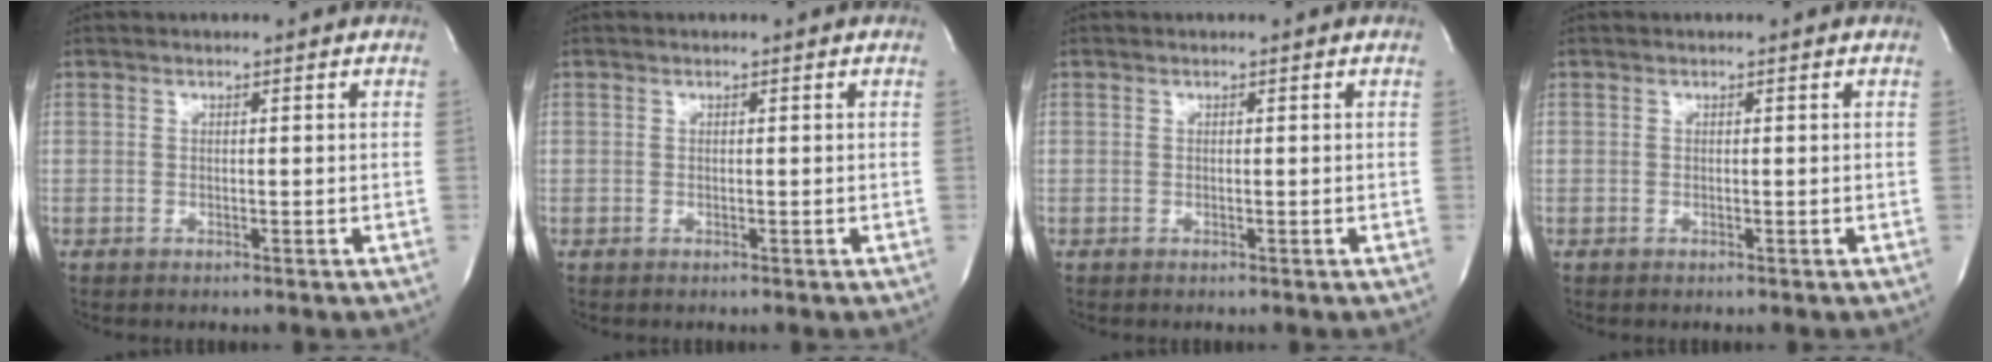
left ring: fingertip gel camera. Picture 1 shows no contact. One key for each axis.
{"total": 0.0}
{"total": 0.0}
{"total": 0.0}